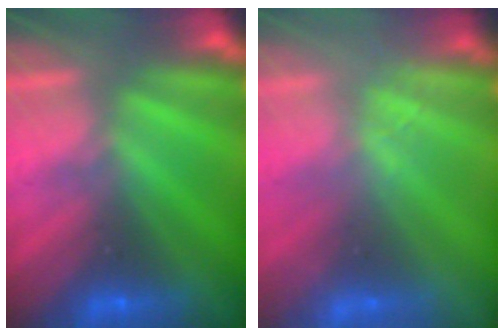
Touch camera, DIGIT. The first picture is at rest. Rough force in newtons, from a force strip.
{"total": 2.3}